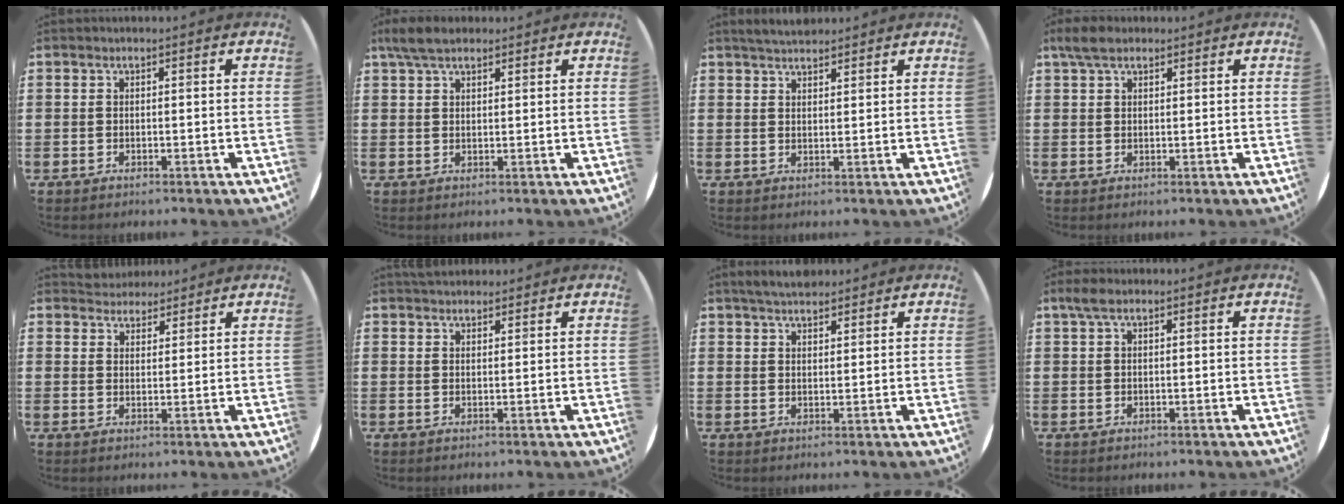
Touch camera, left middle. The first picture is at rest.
{"total": 4.2, "force": [3.3, 1.5, 2.1], "torque": [-0.048, 0.007, 0.061]}
{"total": 2.9, "force": [2.8, 0.5, 0.6], "torque": [-0.015, -0.002, 0.052]}
{"total": 3.1, "force": [2.2, 1.4, 1.7], "torque": [-0.030, 0.006, 0.039]}
{"total": 3.4, "force": [3.3, 1.0, -0.2], "torque": [-0.005, -0.006, 0.063]}
{"total": 1.7, "force": [1.6, 0.5, -0.1], "torque": [0.008, 0.001, 0.030]}
{"total": 3.4, "force": [3.2, 0.8, 0.9], "torque": [-0.023, -0.003, 0.059]}
{"total": 1.7, "force": [1.0, 0.7, 1.2], "torque": [-0.024, 0.007, 0.016]}